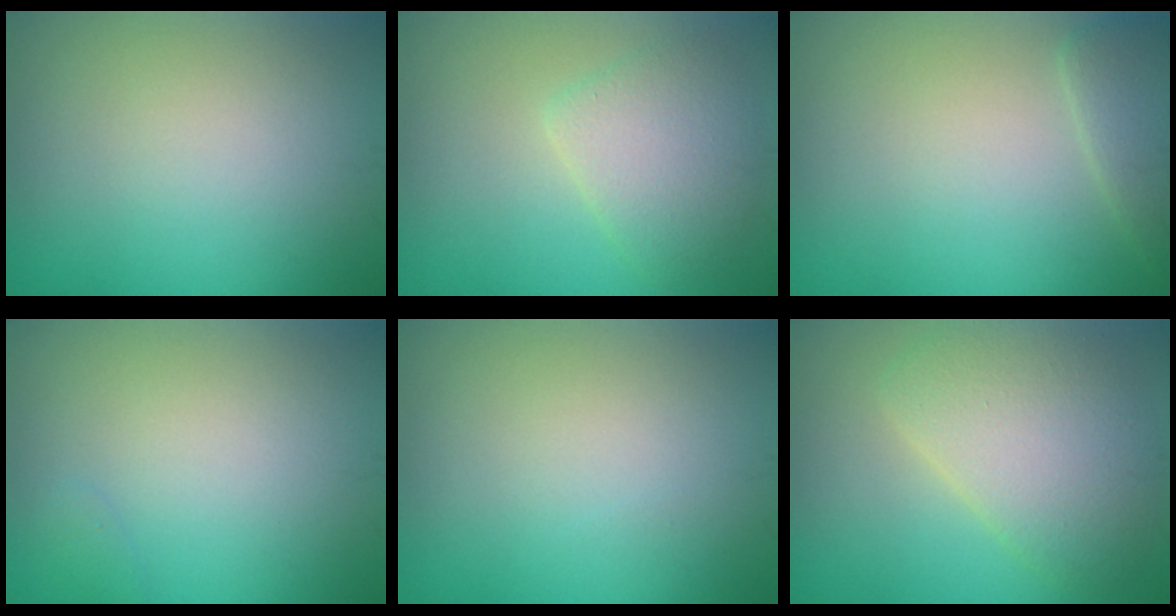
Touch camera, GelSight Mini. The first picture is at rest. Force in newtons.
{"total": 3.7, "press": 3.7, "slide": 0.2}
{"total": 2.4, "press": 2.4, "slide": 0.0}
{"total": 0.5, "press": 0.5, "slide": 0.0}
{"total": 0.0}
{"total": 5.8, "press": 5.8, "slide": 0.3}